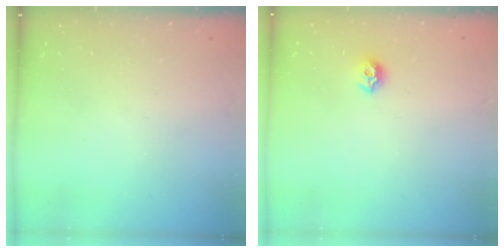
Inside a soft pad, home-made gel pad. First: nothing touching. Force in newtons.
{"total": 7.2, "press": 7.2, "slide": 1.0}